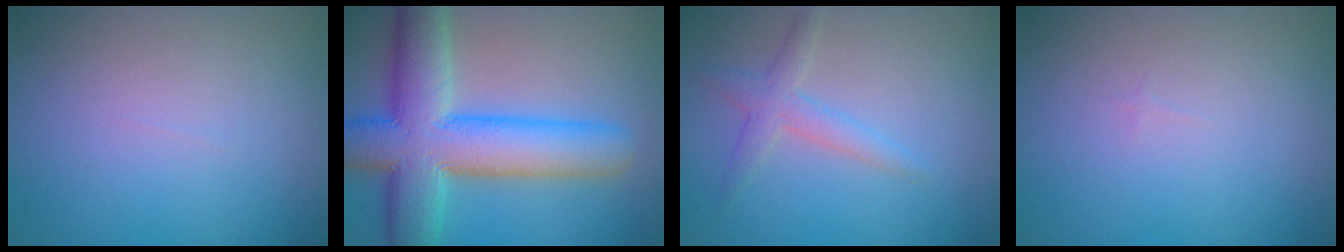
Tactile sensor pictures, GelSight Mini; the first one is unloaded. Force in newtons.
{"total": 11.2, "press": 11.2, "slide": 0.6}
{"total": 2.3, "press": 2.3, "slide": 0.0}
{"total": 0.0}